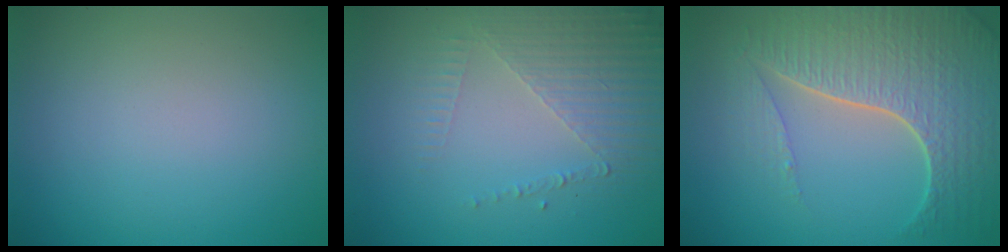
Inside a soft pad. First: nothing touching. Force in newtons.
{"total": 4.9, "press": 2.9, "slide": 3.9}
{"total": 7.6, "press": 5.5, "slide": 5.2}